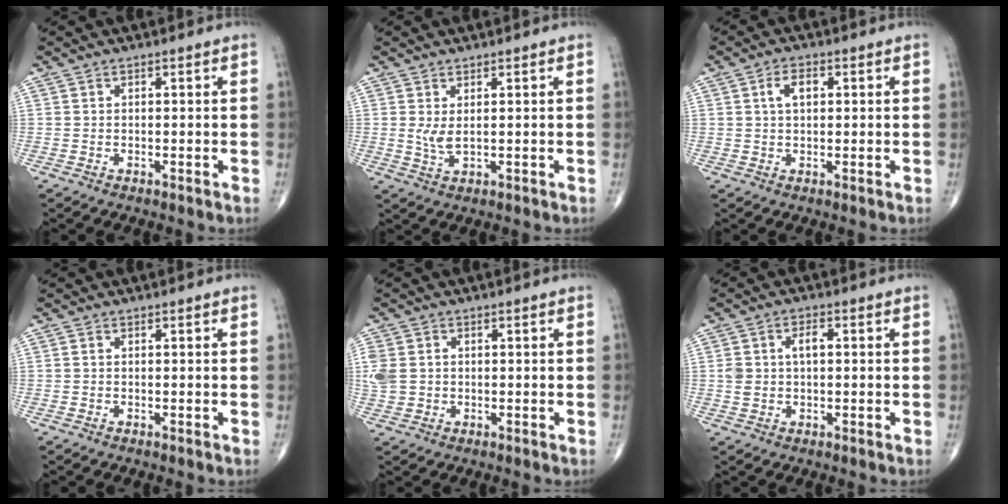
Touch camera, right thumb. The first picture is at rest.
{"total": 2.7, "force": [0.6, 0.9, 2.4], "torque": [-0.049, -0.008, 0.019]}
{"total": 3.9, "force": [1.0, 2.2, 3.0], "torque": [-0.054, 0.005, 0.017]}
{"total": 0.0}
{"total": 6.8, "force": [0.5, 5.6, 3.7], "torque": [-0.100, 0.006, 0.015]}
{"total": 4.8, "force": [0.6, 2.8, 3.8], "torque": [-0.079, 0.013, 0.012]}